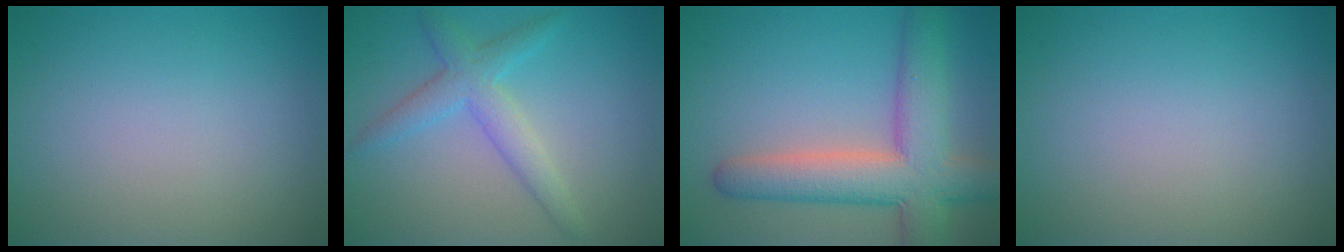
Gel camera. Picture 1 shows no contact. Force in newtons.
{"total": 3.4, "press": 3.4, "slide": 0.1}
{"total": 8.1, "press": 8.1, "slide": 0.7}
{"total": 0.0}